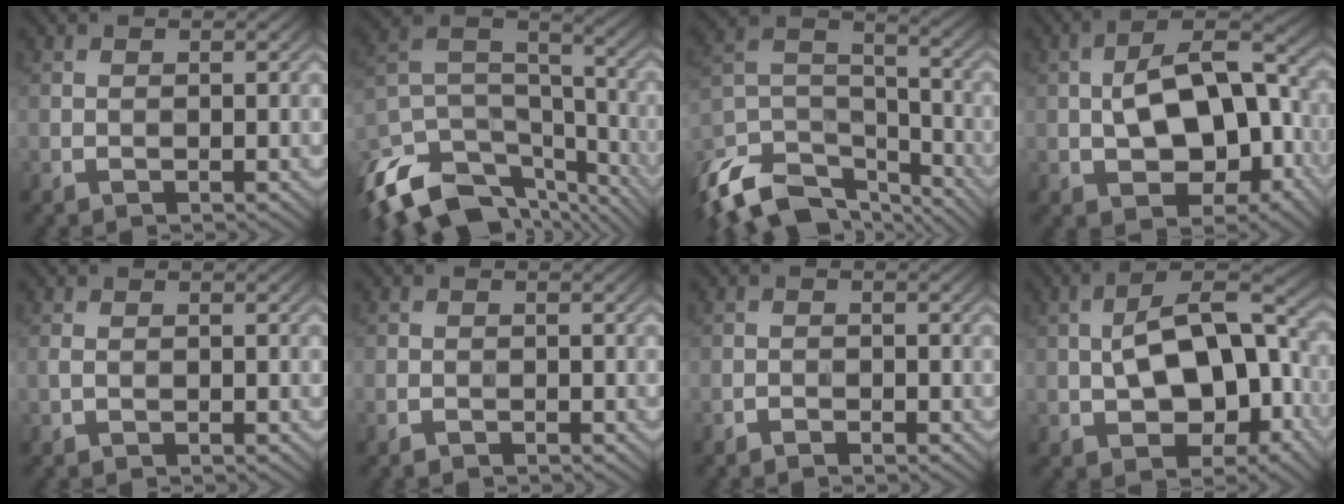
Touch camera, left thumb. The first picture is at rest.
{"total": 16.7, "force": [-11.9, 8.0, 8.6], "torque": [-0.227, -0.029, -0.185]}
{"total": 15.7, "force": [-12.1, 6.6, 7.4], "torque": [-0.197, -0.019, -0.204]}
{"total": 13.4, "force": [-1.6, 7.7, 10.9], "torque": [-0.177, 0.009, -0.024]}
{"total": 0.8, "force": [-0.2, 0.3, 0.7], "torque": [-0.019, 0.001, -0.006]}
{"total": 1.0, "force": [-0.9, 0.5, 0.3], "torque": [-0.004, -0.002, -0.019]}
{"total": 1.0, "force": [-0.9, 0.2, 0.3], "torque": [-0.006, 0.000, -0.019]}
{"total": 13.1, "force": [-1.6, 7.3, 10.7], "torque": [-0.177, 0.010, -0.027]}